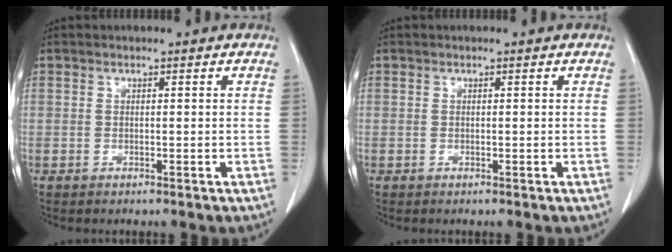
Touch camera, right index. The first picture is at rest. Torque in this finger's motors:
{"motor_torque": [0.00, 0.00, 0.00, 0.00]}